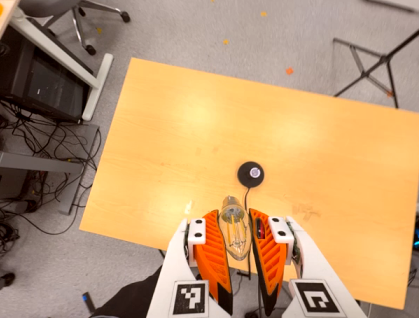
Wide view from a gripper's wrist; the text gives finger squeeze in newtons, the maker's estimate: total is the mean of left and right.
{"total": 21.2, "left": 25.9, "right": 16.4}